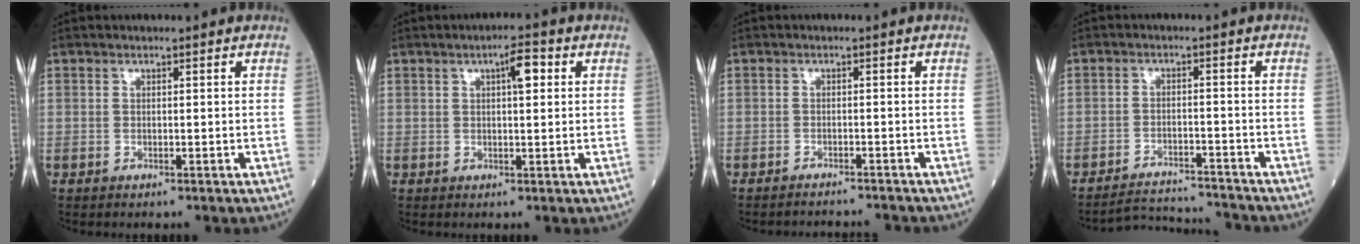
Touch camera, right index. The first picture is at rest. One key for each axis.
{"total": 3.6, "fx": 1.2, "fy": 0.8, "fz": 3.3, "tx": -0.053, "ty": 0.008, "tz": 0.017}
{"total": 4.6, "fx": -4.6, "fy": 0.0, "fz": 0.2, "tx": 0.000, "ty": -0.003, "tz": -0.058}
{"total": 7.7, "fx": -7.6, "fy": -0.3, "fz": -0.1, "tx": -0.004, "ty": 0.006, "tz": -0.122}